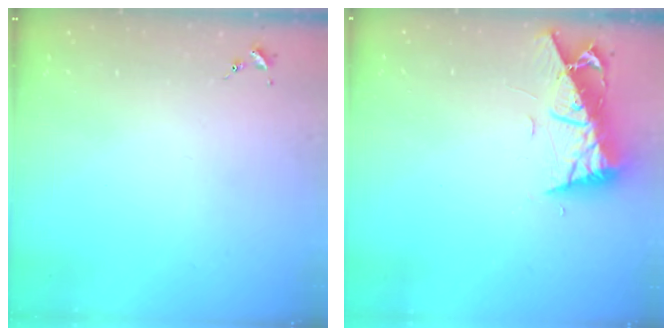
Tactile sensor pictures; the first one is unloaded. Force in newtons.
{"total": 9.3, "press": 9.2, "slide": 1.1}